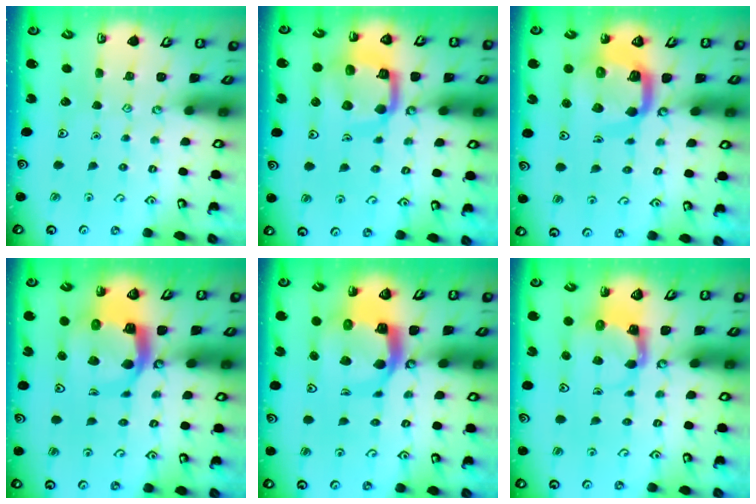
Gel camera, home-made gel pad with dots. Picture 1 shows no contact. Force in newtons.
{"total": 11.5, "press": 11.4, "slide": 1.4}
{"total": 11.3, "press": 11.2, "slide": 1.3}
{"total": 10.3, "press": 10.3, "slide": 1.2}
{"total": 10.3, "press": 10.3, "slide": 1.2}
{"total": 4.0, "press": 3.9, "slide": 0.7}